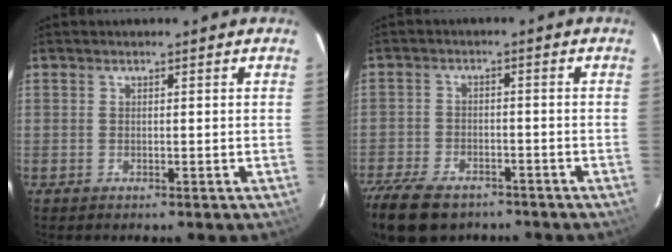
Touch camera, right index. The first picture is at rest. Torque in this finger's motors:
{"motor_torque": [1.20, -0.94, 0.29, 0.12]}